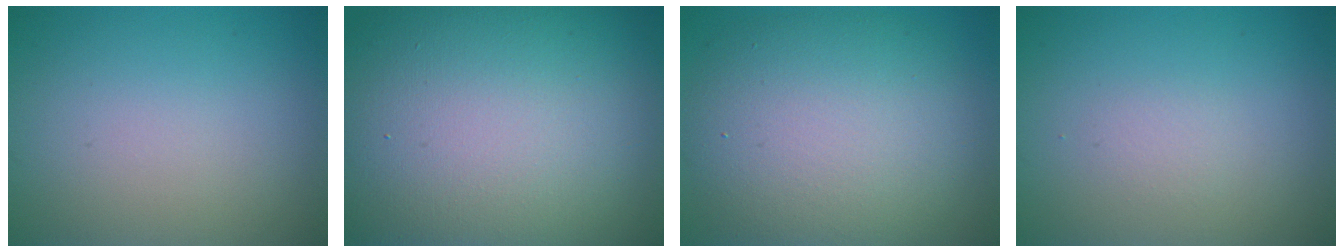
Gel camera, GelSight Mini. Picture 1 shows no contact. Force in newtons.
{"total": 21.6, "press": 21.6, "slide": 0.7}
{"total": 10.4, "press": 10.3, "slide": 1.1}
{"total": 0.7, "press": 0.7, "slide": 0.0}